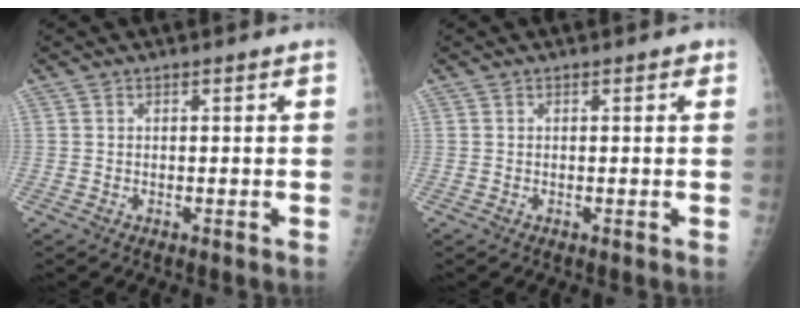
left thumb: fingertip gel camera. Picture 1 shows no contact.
{"total": 0.5, "force": [0.2, 0.3, 0.4], "torque": [0.002, 0.002, -0.002]}